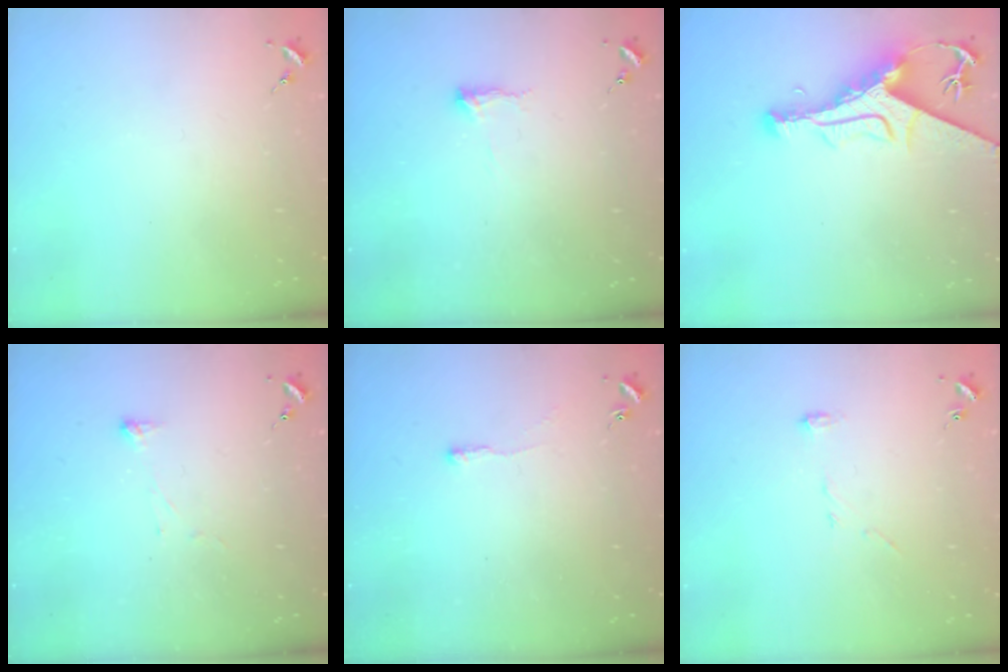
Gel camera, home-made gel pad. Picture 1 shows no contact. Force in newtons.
{"total": 5.5, "press": 5.4, "slide": 0.9}
{"total": 11.3, "press": 11.2, "slide": 1.5}
{"total": 2.9, "press": 2.8, "slide": 0.5}
{"total": 2.5, "press": 2.5, "slide": 0.5}
{"total": 6.4, "press": 6.4, "slide": 0.3}